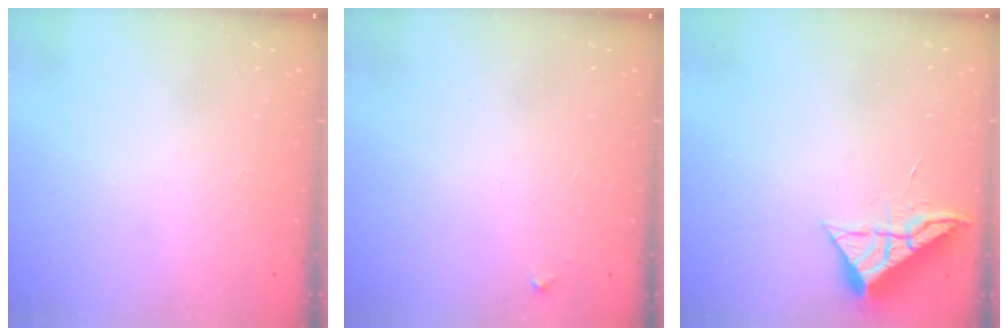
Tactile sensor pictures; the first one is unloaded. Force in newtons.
{"total": 3.5, "press": 3.5, "slide": 0.3}
{"total": 6.4, "press": 6.4, "slide": 0.2}